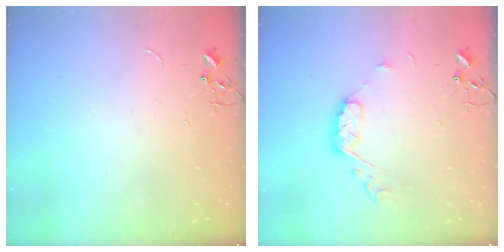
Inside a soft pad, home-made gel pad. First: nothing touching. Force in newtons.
{"total": 9.0, "press": 9.0, "slide": 0.5}